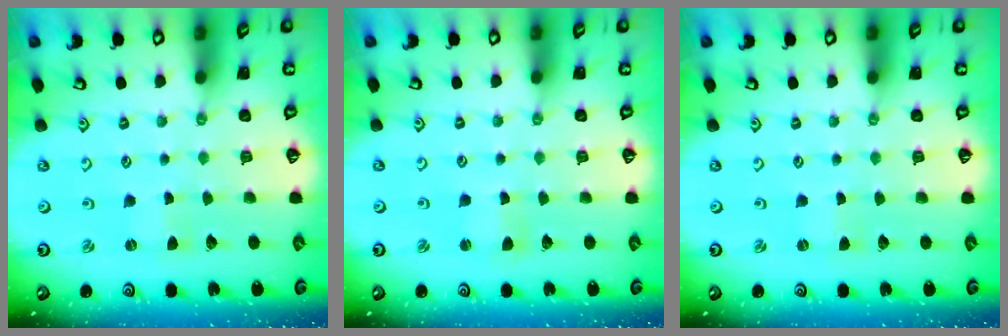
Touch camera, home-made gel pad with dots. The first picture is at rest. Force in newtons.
{"total": 1.7, "press": 1.7, "slide": 0.3}
{"total": 0.0}